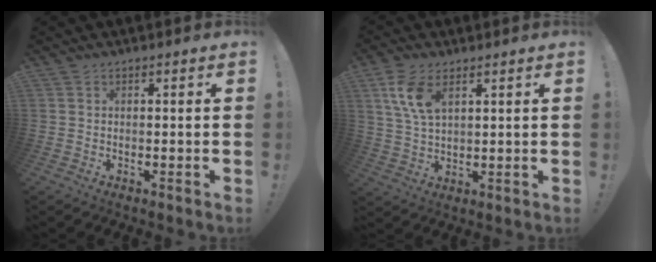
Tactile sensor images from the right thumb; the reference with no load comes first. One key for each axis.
{"total": 8.7, "fx": 4.2, "fy": 4.4, "fz": 6.3, "tx": -0.123, "ty": -0.013, "tz": 0.076}